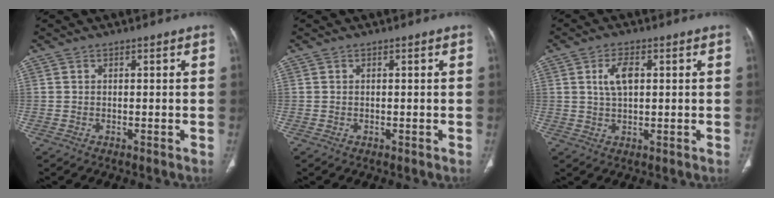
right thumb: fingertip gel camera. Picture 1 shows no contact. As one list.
[{"total": 0.0}, {"total": 4.9, "force": [1.2, 2.5, 4.1], "torque": [-0.082, 0.002, 0.024]}]